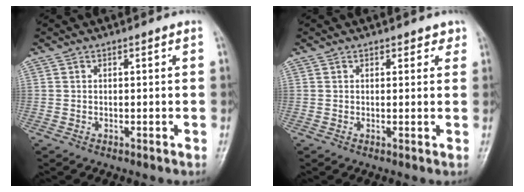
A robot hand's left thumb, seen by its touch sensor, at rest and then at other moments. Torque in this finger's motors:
{"motor_torque": [-0.01, 0.09, -0.12, -0.09, 0.04]}